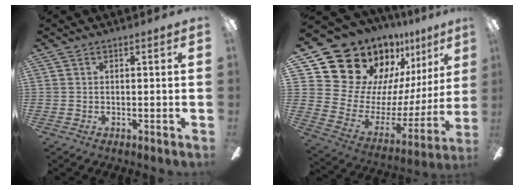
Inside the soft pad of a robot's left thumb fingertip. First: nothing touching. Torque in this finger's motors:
{"motor_torque": [0.54, 0.92, 1.35, -1.42, 0.11]}